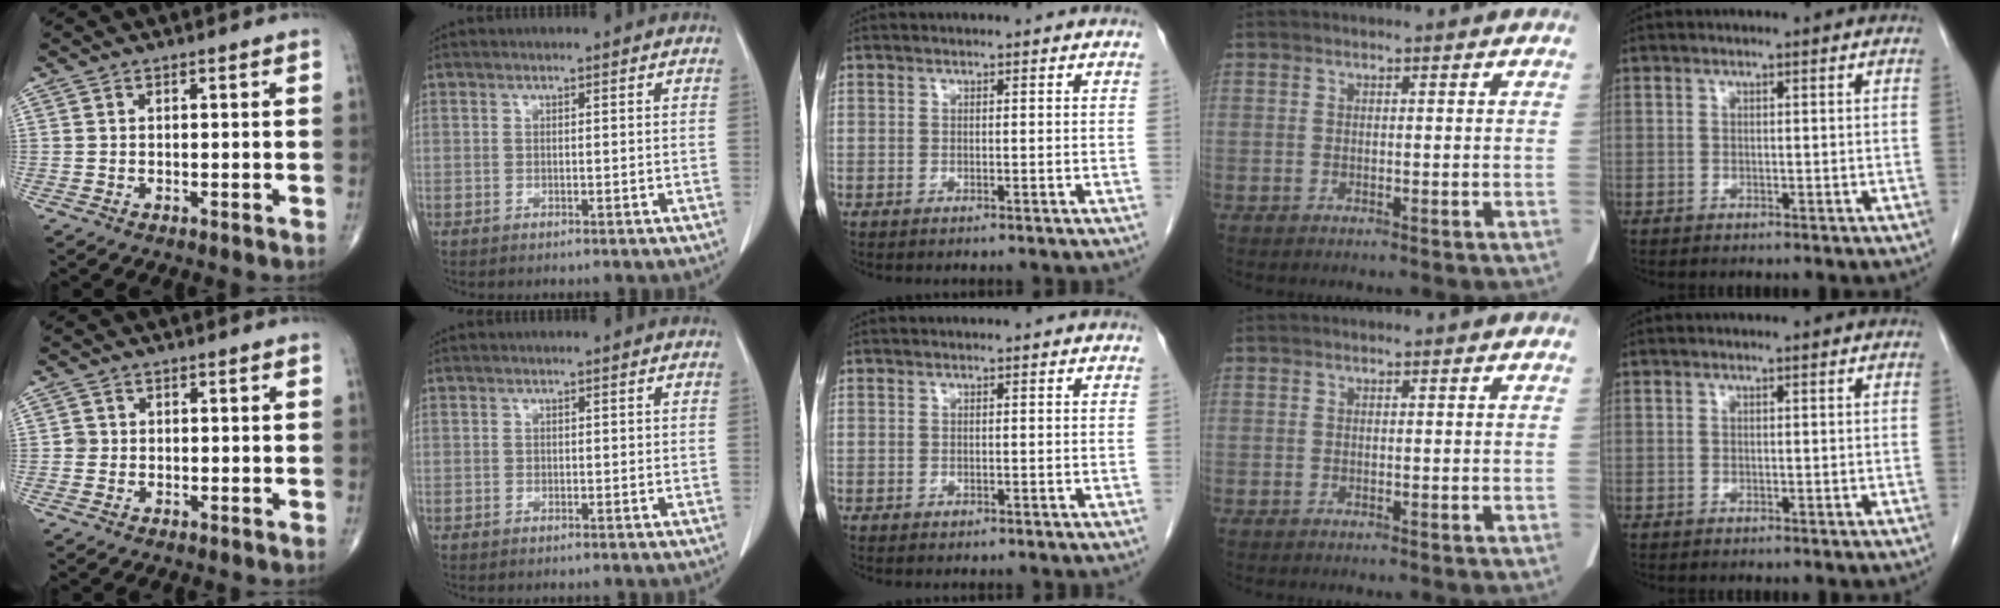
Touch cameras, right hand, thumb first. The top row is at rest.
{"thumb": {"total": 1.2, "force": [-0.1, 1.2, 0.1], "torque": [0.006, 0.004, -0.003]}}